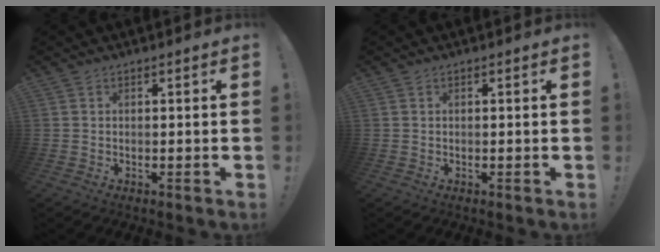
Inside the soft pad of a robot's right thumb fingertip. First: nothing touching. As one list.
[{"total": 0.0}]